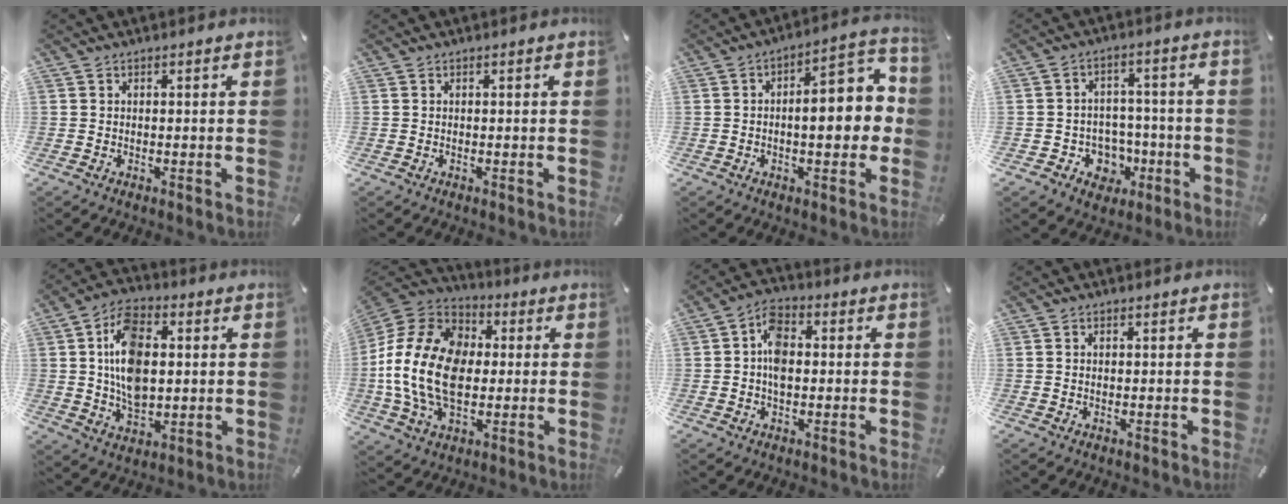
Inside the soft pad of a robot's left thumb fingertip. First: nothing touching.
{"total": 0.0}
{"total": 12.2, "force": [-0.4, 5.8, 10.7], "torque": [-0.122, -0.020, -0.012]}
{"total": 7.8, "force": [-1.6, 7.4, 1.8], "torque": [-0.026, 0.009, -0.017]}
{"total": 14.1, "force": [1.6, 9.2, 10.6], "torque": [-0.208, 0.007, 0.027]}
{"total": 19.7, "force": [-1.8, 14.3, 13.5], "torque": [-0.296, 0.020, -0.033]}
{"total": 6.9, "force": [-0.2, 4.5, 5.3], "torque": [-0.094, 0.009, -0.004]}
{"total": 0.5, "force": [0.1, 0.3, 0.4], "torque": [-0.009, 0.001, 0.001]}